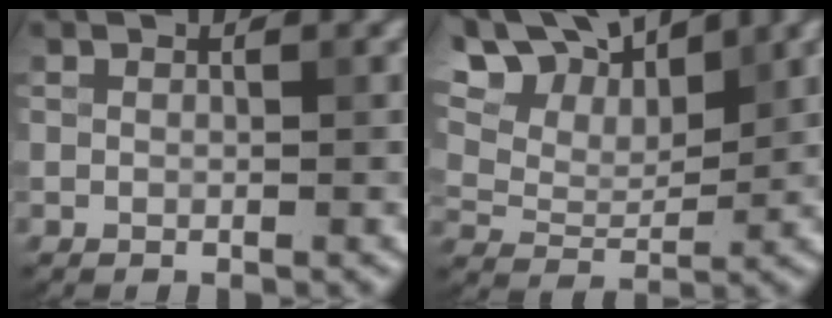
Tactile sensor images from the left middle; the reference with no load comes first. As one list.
[{"total": 10.1, "force": [6.8, 4.8, 5.7], "torque": [-0.129, 0.033, 0.099]}]